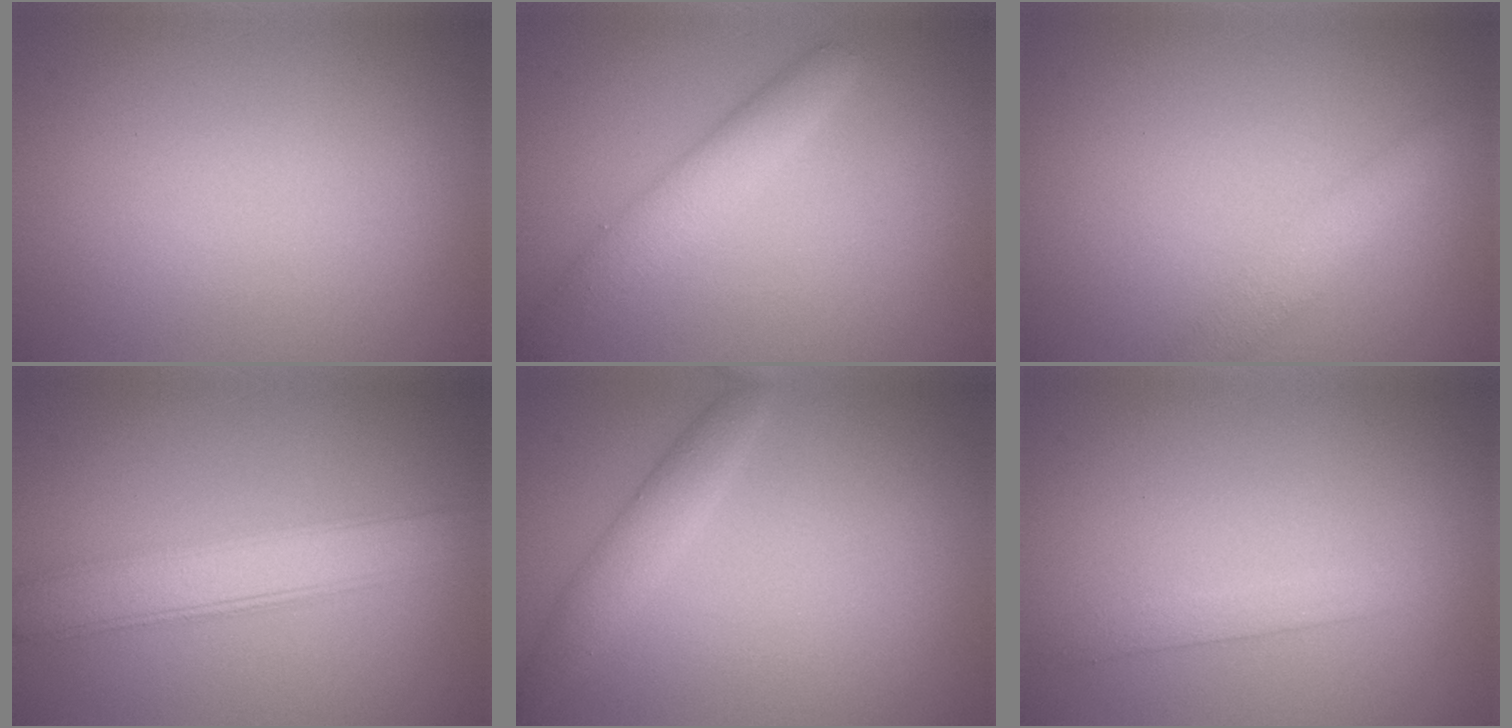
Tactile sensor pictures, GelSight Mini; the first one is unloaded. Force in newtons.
{"total": 3.2, "press": 3.2, "slide": 0.2}
{"total": 2.2, "press": 2.2, "slide": 0.1}
{"total": 4.5, "press": 4.5, "slide": 0.1}
{"total": 2.3, "press": 2.3, "slide": 0.1}
{"total": 1.5, "press": 1.5, "slide": 0.0}